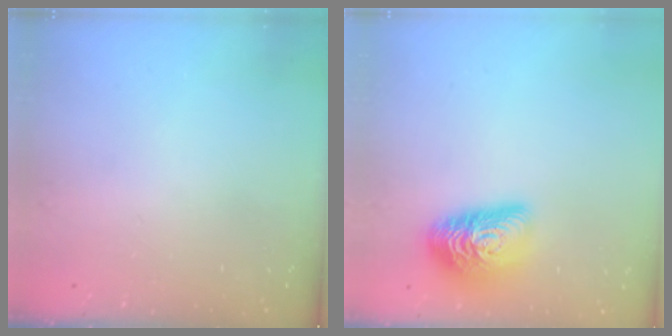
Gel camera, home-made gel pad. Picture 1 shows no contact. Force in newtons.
{"total": 17.6, "press": 17.6, "slide": 0.9}